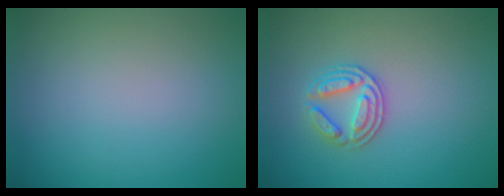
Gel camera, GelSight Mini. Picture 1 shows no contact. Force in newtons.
{"total": 2.9, "press": 2.6, "slide": 1.1}